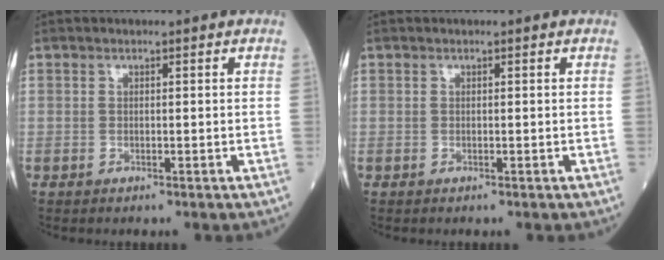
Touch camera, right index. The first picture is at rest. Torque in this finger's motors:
{"motor_torque": [-0.02, 0.06, -0.10, -0.01]}